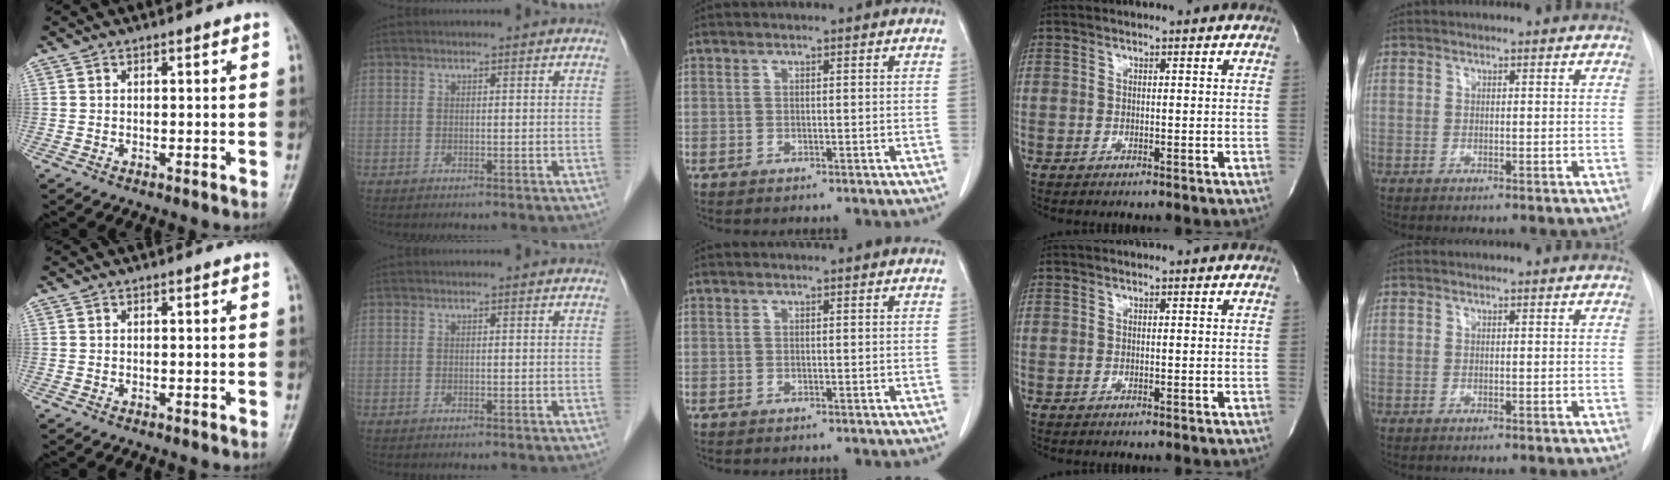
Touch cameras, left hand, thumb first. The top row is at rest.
{}